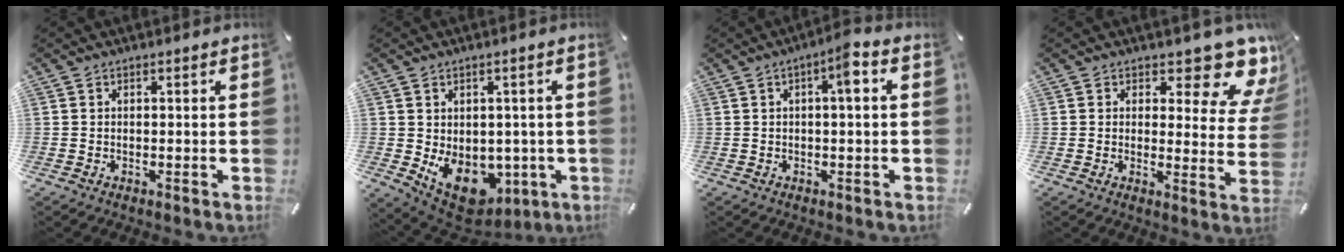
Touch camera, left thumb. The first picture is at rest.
{"total": 10.6, "force": [-2.6, 8.7, 5.4], "torque": [-0.061, -0.006, -0.036]}
{"total": 5.1, "force": [1.1, 1.1, 4.9], "torque": [-0.078, 0.003, 0.012]}
{"total": 10.3, "force": [7.5, 4.0, 5.8], "torque": [-0.052, -0.074, 0.125]}